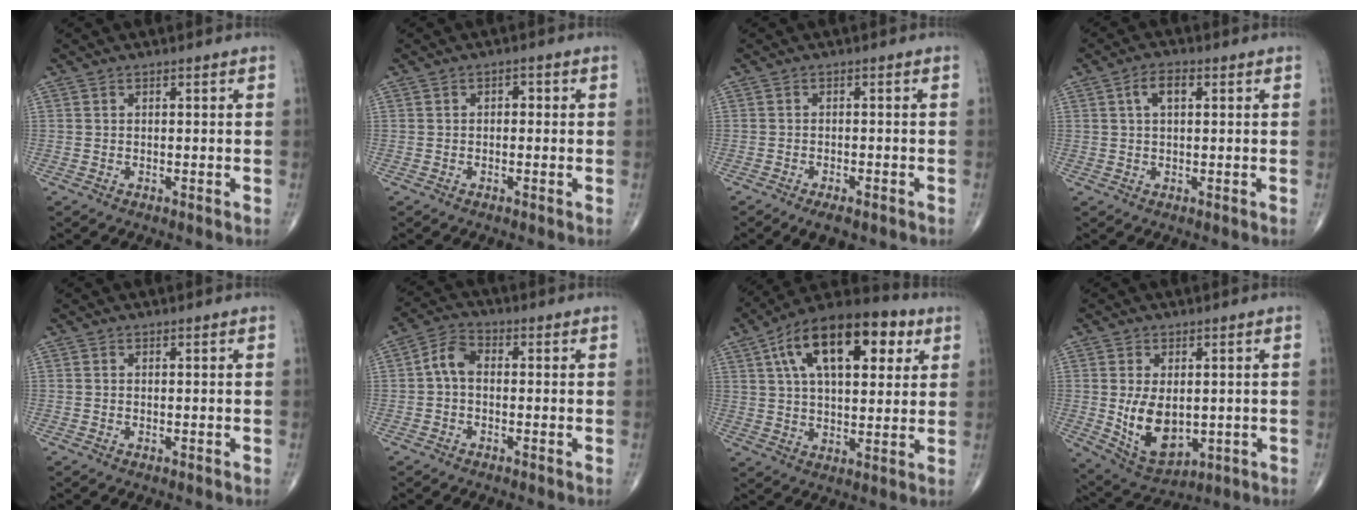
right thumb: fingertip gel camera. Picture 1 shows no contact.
{"total": 1.6, "force": [0.1, 1.1, 1.2], "torque": [-0.005, 0.005, -0.005]}
{"total": 3.8, "force": [-2.6, 1.5, 2.3], "torque": [-0.031, 0.005, -0.040]}
{"total": 4.1, "force": [1.3, 2.0, 3.3], "torque": [-0.061, 0.010, 0.022]}
{"total": 0.0}
{"total": 5.2, "force": [-0.3, 3.2, 4.2], "torque": [-0.078, 0.018, -0.017]}
{"total": 21.4, "force": [8.1, 10.6, 16.7], "torque": [-0.249, 0.007, 0.125]}
{"total": 10.6, "force": [-0.4, 6.4, 8.4], "torque": [-0.129, -0.014, 0.015]}